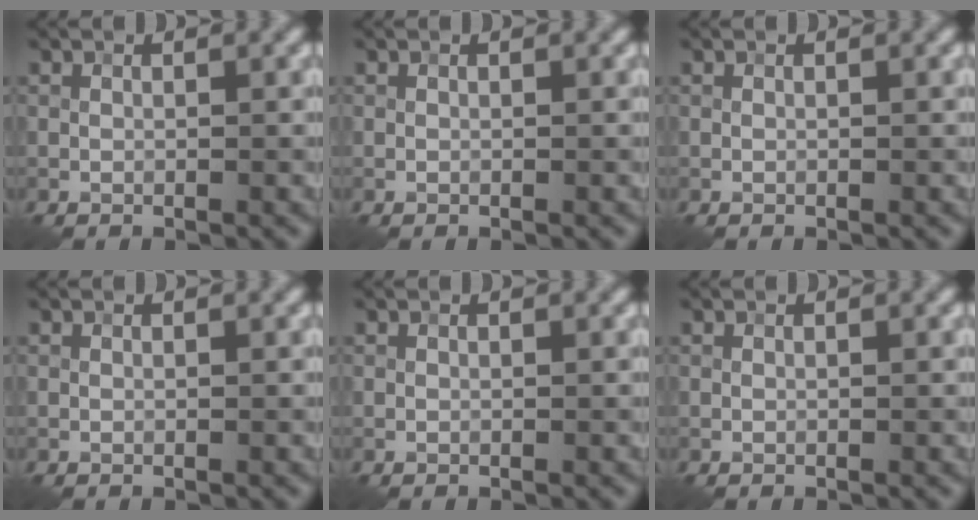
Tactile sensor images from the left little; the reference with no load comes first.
{"total": 0.0}
{"total": 0.0}
{"total": 0.0}
{"total": 0.0}
{"total": 0.0}